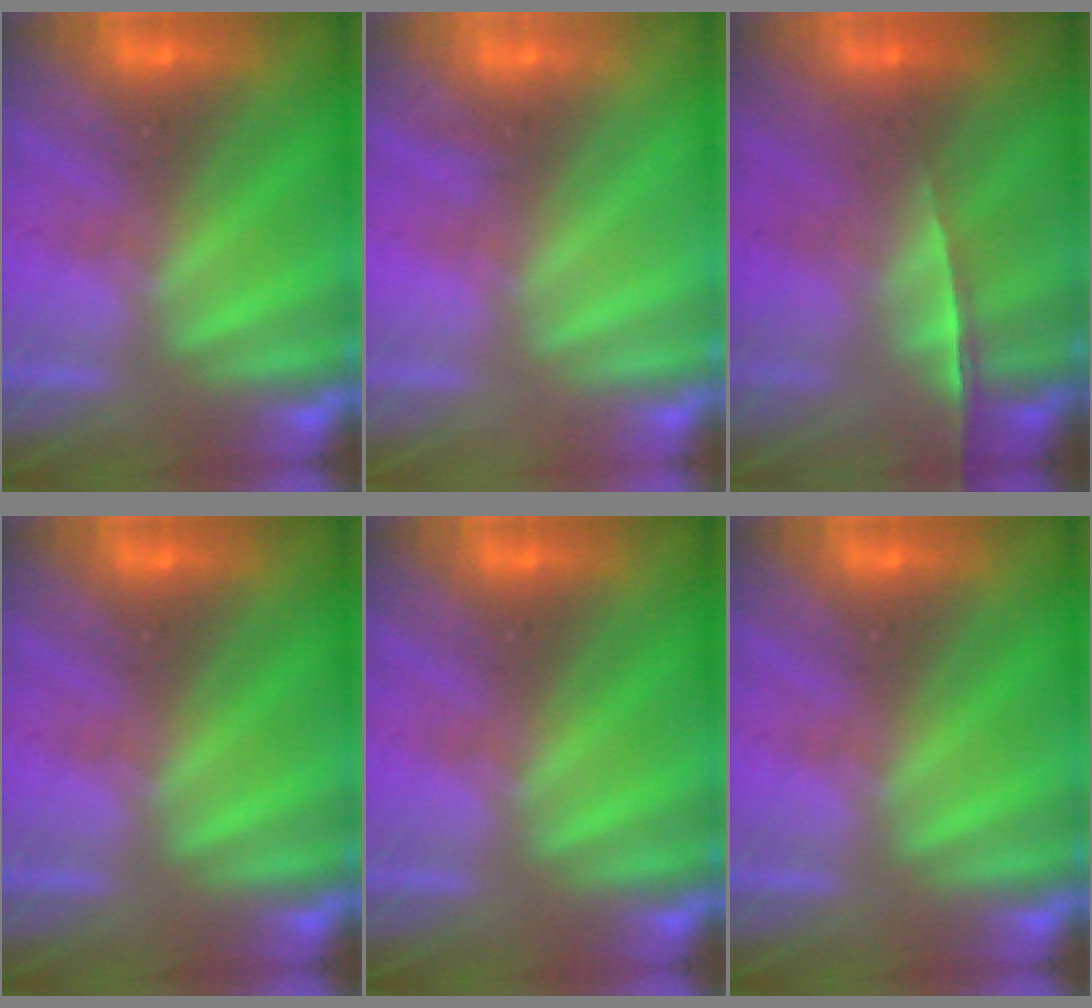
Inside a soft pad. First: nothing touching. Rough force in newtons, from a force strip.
{"total": 2.3}
{"total": 1.7}
{"total": 0.0}
{"total": 0.0}
{"total": 0.0}